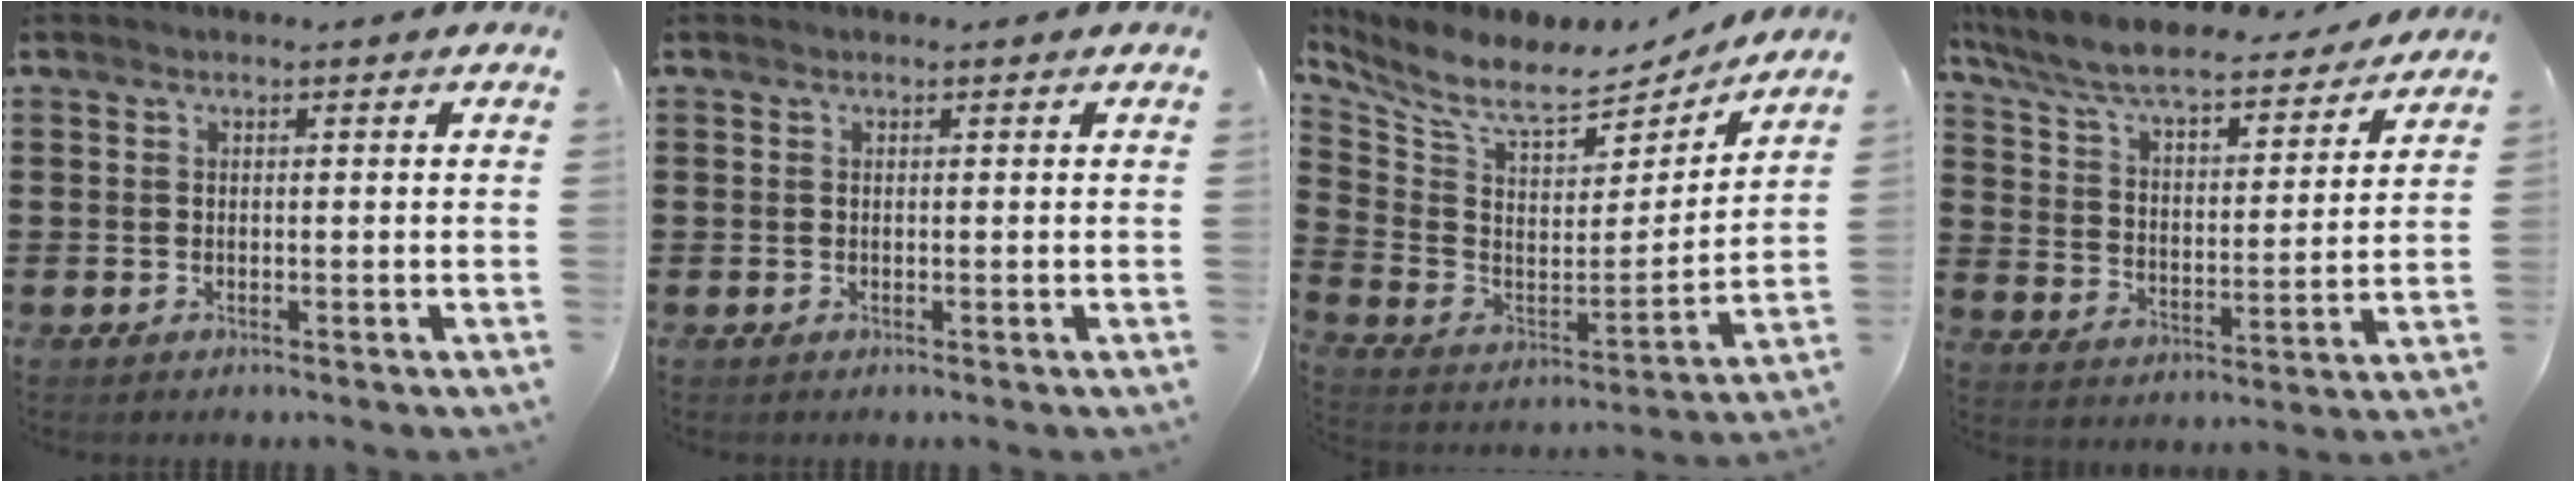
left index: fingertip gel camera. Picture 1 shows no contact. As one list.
[{"total": 0.0}, {"total": 8.9, "force": [7.7, 2.2, 3.9], "torque": [-0.114, -0.054, 0.133]}, {"total": 8.1, "force": [7.3, 0.9, 3.3], "torque": [-0.096, -0.043, 0.124]}]